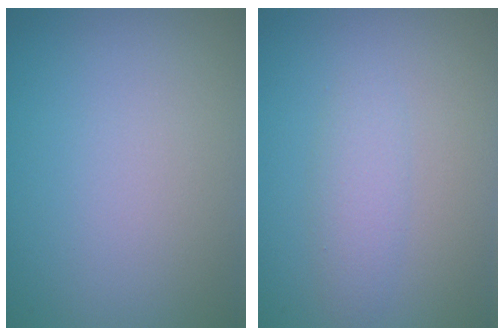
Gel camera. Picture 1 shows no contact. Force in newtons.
{"total": 1.8, "press": 1.8, "slide": 0.1}